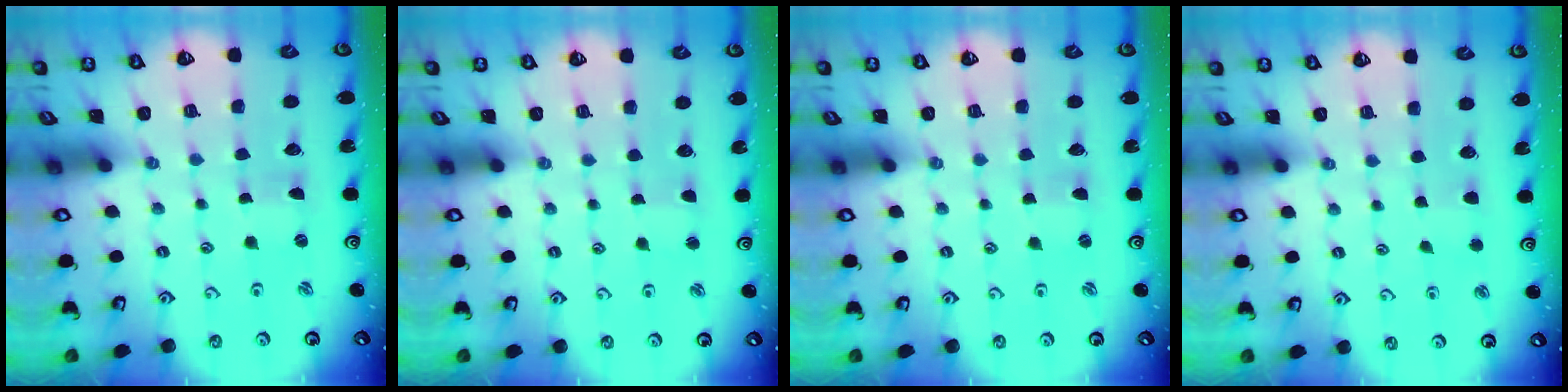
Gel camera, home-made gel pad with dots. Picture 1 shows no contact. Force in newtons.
{"total": 1.6, "press": 1.5, "slide": 0.4}
{"total": 1.3, "press": 1.3, "slide": 0.4}
{"total": 2.8, "press": 2.8, "slide": 0.5}